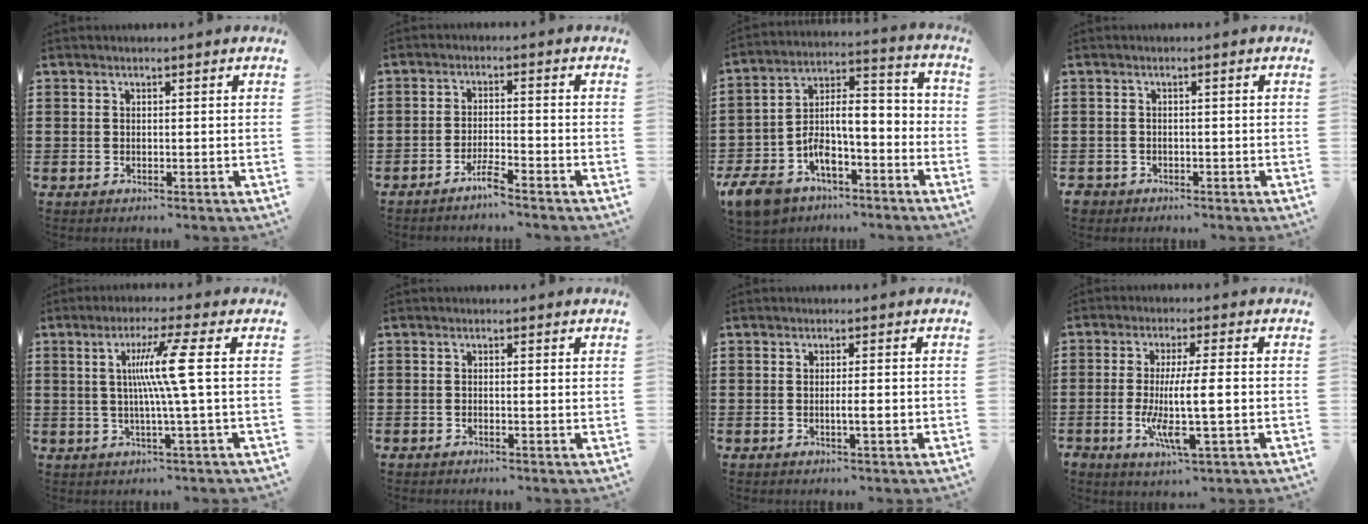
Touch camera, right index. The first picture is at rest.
{"total": 3.4, "force": [-3.0, 0.0, 1.6], "torque": [-0.036, 0.001, -0.060]}
{"total": 8.9, "force": [-4.8, 4.2, 6.2], "torque": [-0.108, 0.007, -0.091]}
{"total": 1.4, "force": [-1.2, 0.8, 0.1], "torque": [-0.007, 0.002, -0.027]}
{"total": 8.4, "force": [1.2, -1.1, 8.2], "torque": [-0.160, -0.001, 0.006]}
{"total": 0.6, "force": [-0.2, 0.1, 0.6], "torque": [-0.012, -0.006, -0.002]}
{"total": 2.7, "force": [-0.6, 0.2, 2.6], "torque": [-0.043, -0.003, -0.011]}
{"total": 8.7, "force": [-1.5, 1.3, 8.5], "torque": [-0.162, -0.013, -0.030]}